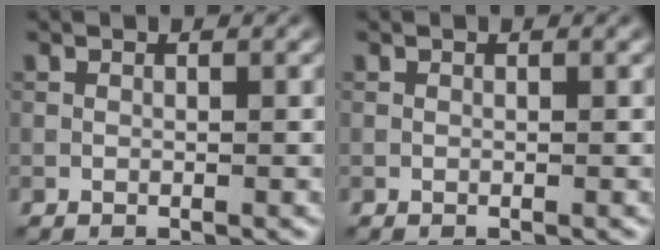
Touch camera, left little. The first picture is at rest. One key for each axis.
{"total": 0.0}